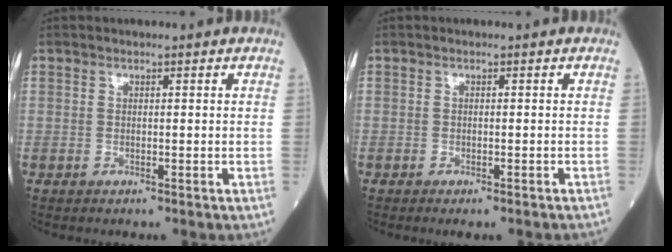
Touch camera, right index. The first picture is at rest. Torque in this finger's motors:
{"motor_torque": [-1.13, -0.54, -0.34, -0.20]}